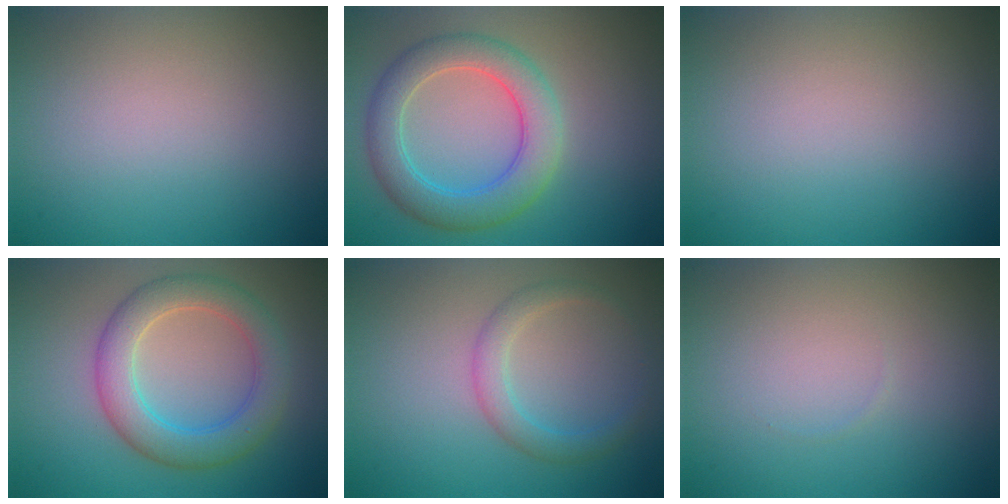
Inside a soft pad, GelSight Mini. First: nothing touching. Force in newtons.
{"total": 5.4, "press": 5.3, "slide": 0.3}
{"total": 0.0}
{"total": 5.2, "press": 5.1, "slide": 0.4}
{"total": 2.3, "press": 2.2, "slide": 0.1}
{"total": 0.0}